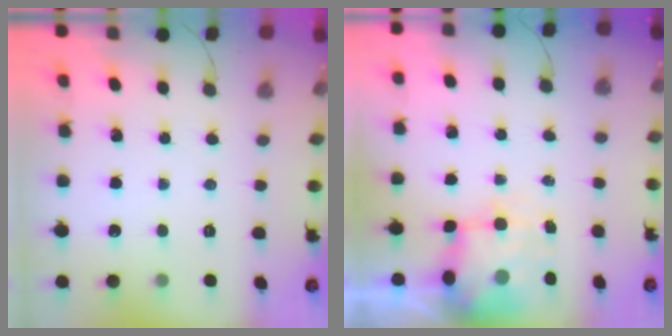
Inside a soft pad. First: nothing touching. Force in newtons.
{"total": 5.7, "press": 5.5, "slide": 1.3}